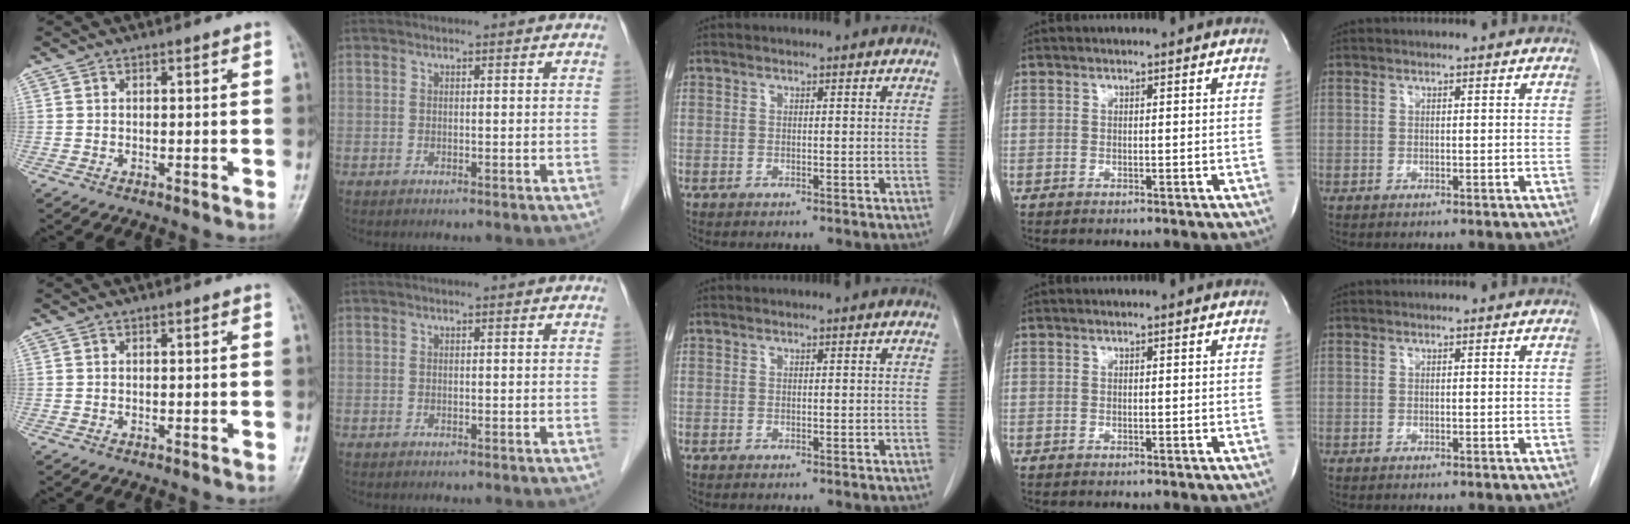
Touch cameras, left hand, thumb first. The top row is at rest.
{}